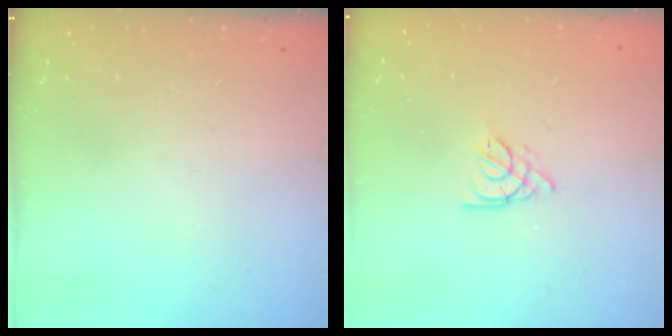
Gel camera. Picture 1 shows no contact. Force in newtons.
{"total": 2.5, "press": 2.5, "slide": 0.7}